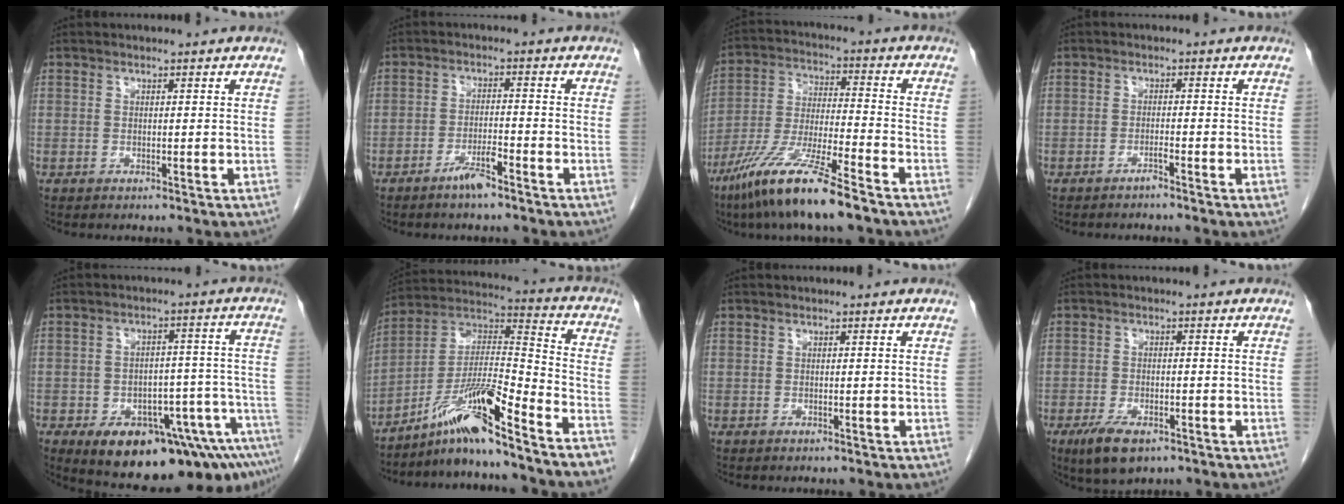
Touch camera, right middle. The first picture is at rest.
{"total": 3.8, "force": [-2.8, 0.4, 2.5], "torque": [-0.046, -0.001, -0.052]}
{"total": 13.8, "force": [-9.4, 0.4, 10.0], "torque": [-0.208, -0.038, -0.177]}
{"total": 1.6, "force": [-1.2, -0.3, 1.1], "torque": [-0.019, 0.001, -0.022]}
{"total": 18.3, "force": [-11.9, 6.9, 12.1], "torque": [-0.123, 0.030, -0.161]}
{"total": 15.4, "force": [-11.8, -0.3, 9.9], "torque": [-0.172, 0.020, -0.206]}
{"total": 0.0}
{"total": 6.1, "force": [-3.8, 2.3, 4.1], "torque": [-0.083, -0.012, -0.060]}